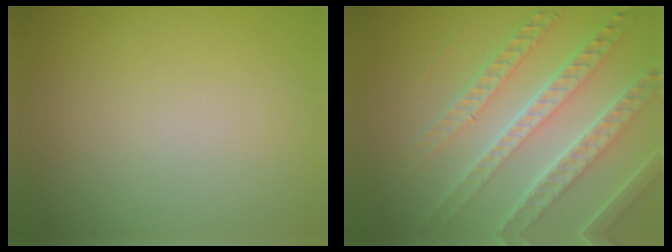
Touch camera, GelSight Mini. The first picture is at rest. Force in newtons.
{"total": 7.7, "press": 5.4, "slide": 5.5}